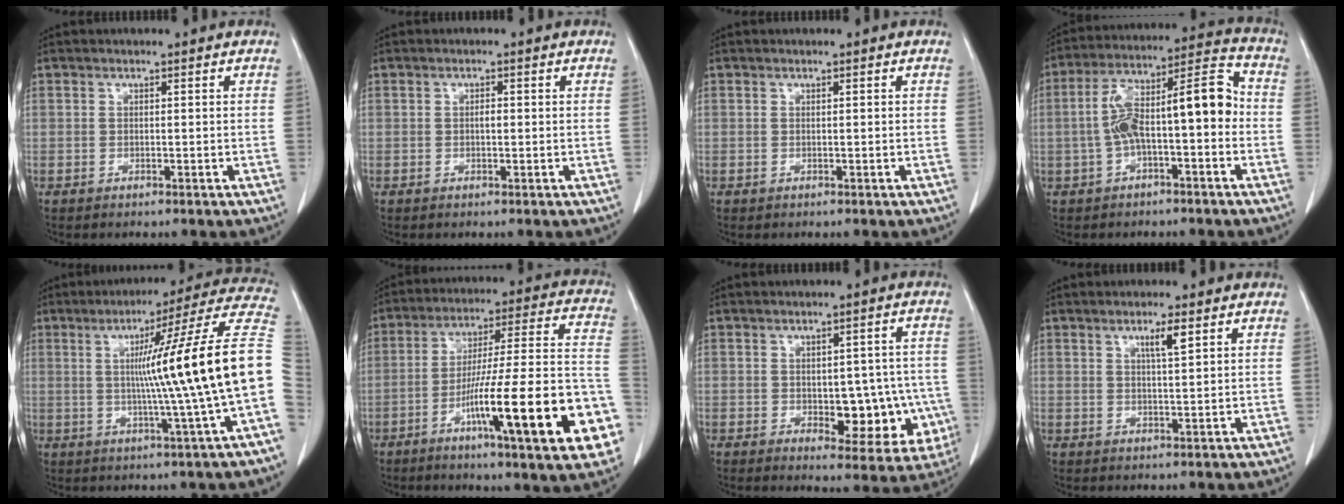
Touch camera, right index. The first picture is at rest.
{"total": 1.1, "force": [0.0, 0.5, 0.9], "torque": [-0.017, 0.002, 0.000]}
{"total": 0.0}
{"total": 13.1, "force": [-1.4, 3.5, 12.6], "torque": [-0.219, 0.052, -0.021]}
{"total": 19.4, "force": [-0.1, -2.4, 19.3], "torque": [-0.231, 0.021, -0.015]}
{"total": 24.6, "force": [-9.2, 1.8, 22.8], "torque": [-0.278, -0.001, -0.137]}
{"total": 10.6, "force": [-2.2, 5.4, 8.9], "torque": [-0.089, 0.012, -0.015]}
{"total": 3.1, "force": [1.6, 0.1, 2.7], "torque": [-0.047, -0.003, 0.028]}